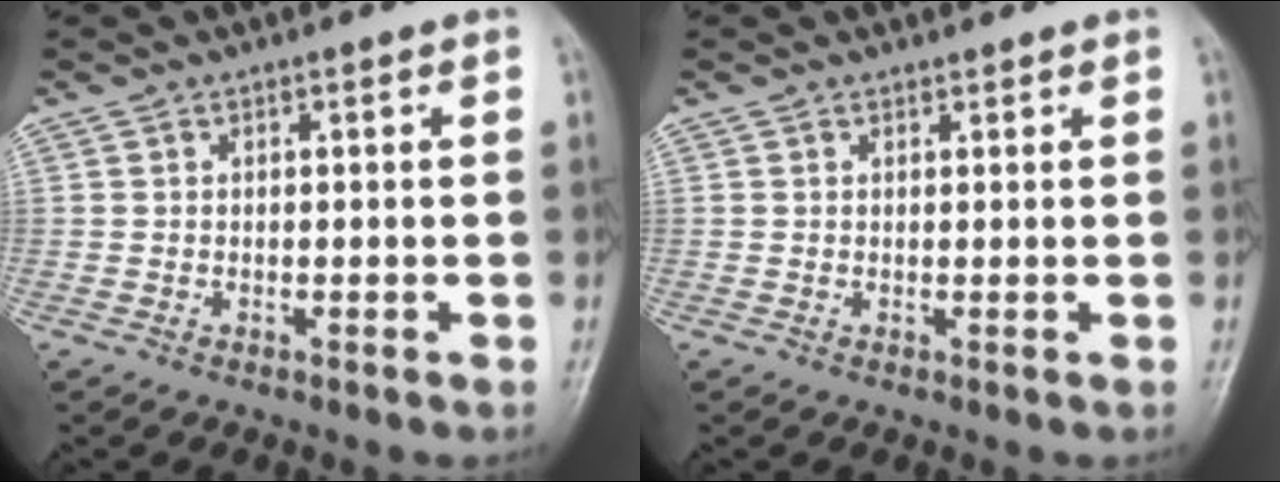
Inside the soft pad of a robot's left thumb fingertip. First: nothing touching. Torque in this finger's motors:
{"motor_torque": [-0.20, 0.71, -0.32, 0.13, -0.02]}